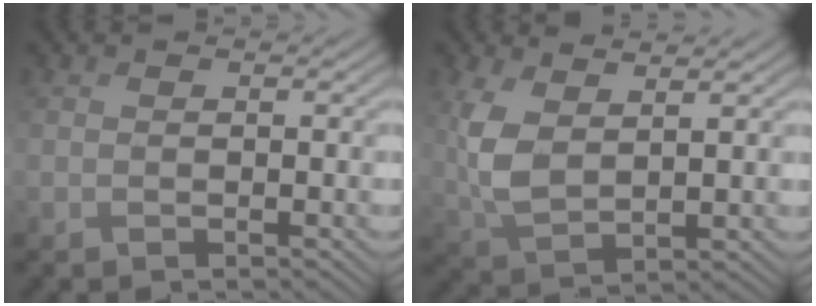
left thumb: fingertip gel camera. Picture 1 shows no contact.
{"total": 5.9, "force": [3.1, 2.4, 4.5], "torque": [-0.116, 0.004, 0.060]}